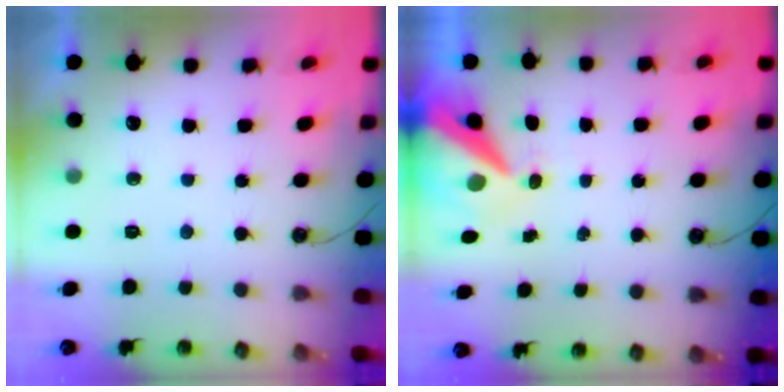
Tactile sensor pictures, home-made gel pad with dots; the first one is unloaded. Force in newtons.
{"total": 9.7, "press": 9.6, "slide": 1.2}